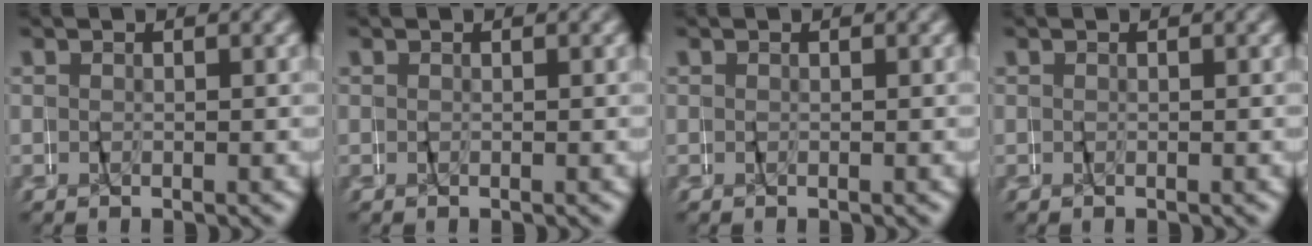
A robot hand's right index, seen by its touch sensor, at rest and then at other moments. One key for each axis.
{"total": 0.0}
{"total": 0.0}
{"total": 0.0}